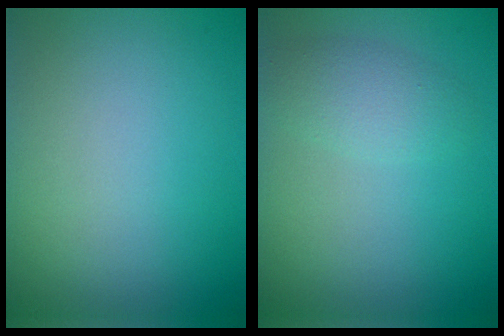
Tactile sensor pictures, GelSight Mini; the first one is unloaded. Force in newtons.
{"total": 2.4, "press": 2.4, "slide": 0.1}